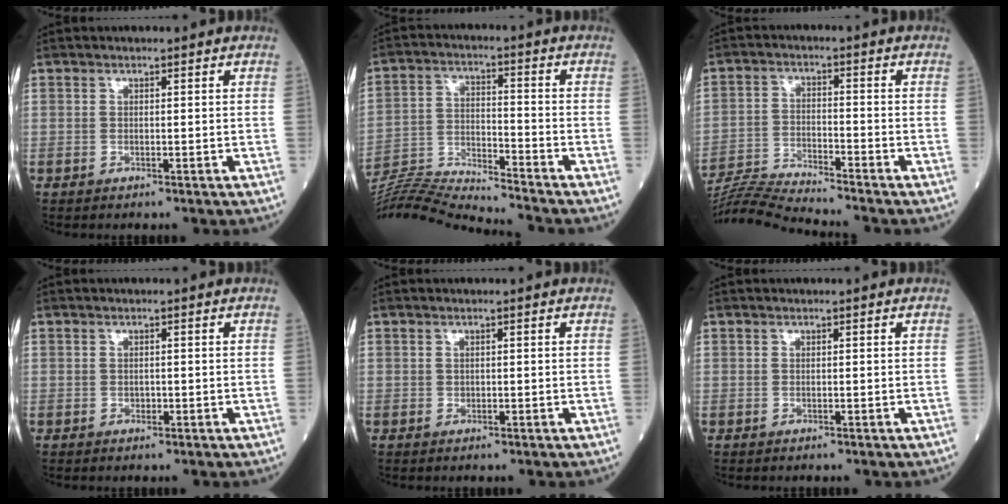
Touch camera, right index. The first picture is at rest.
{"total": 13.3, "force": [-12.9, -2.3, 2.4], "torque": [-0.045, 0.007, -0.233]}
{"total": 8.4, "force": [-8.0, -2.3, 1.0], "torque": [-0.027, -0.013, -0.154]}
{"total": 0.5, "force": [-0.2, 0.4, 0.3], "torque": [-0.004, 0.001, -0.004]}
{"total": 0.0}
{"total": 0.0}